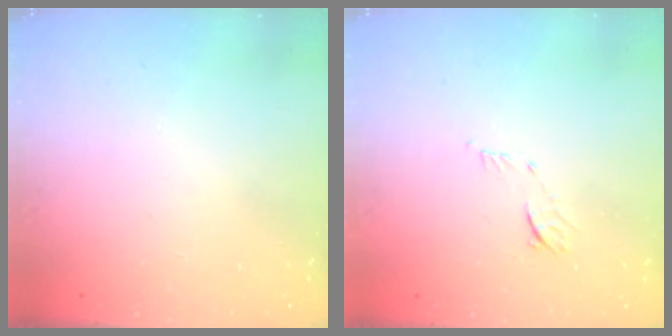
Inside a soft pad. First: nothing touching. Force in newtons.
{"total": 8.0, "press": 7.9, "slide": 1.0}